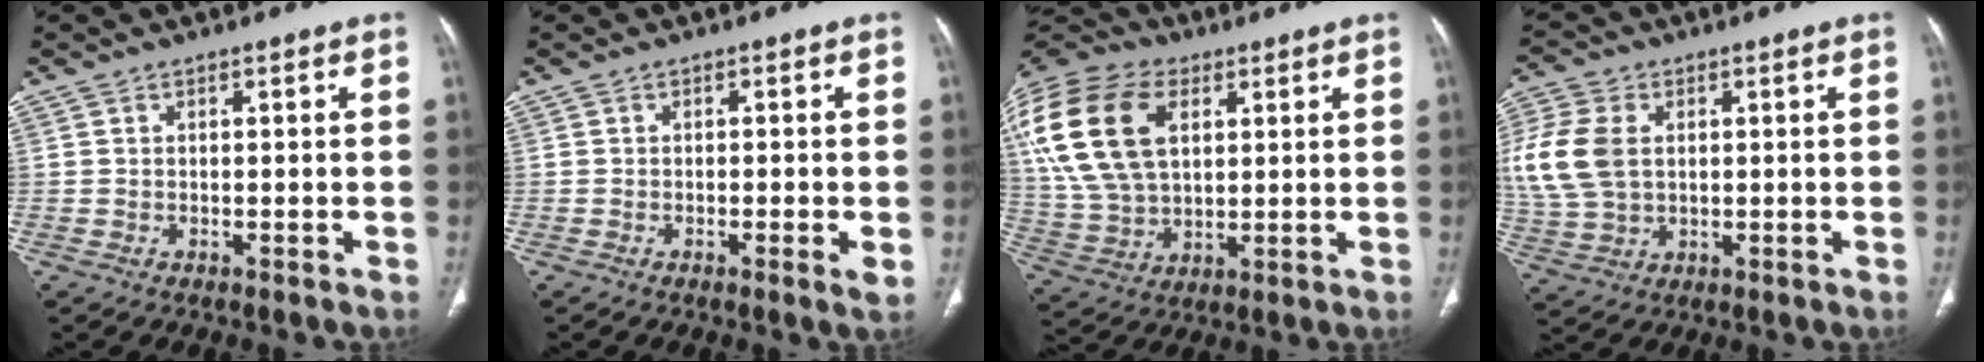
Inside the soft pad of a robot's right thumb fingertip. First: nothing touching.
{"total": 2.5, "force": [-0.6, 0.5, 2.3], "torque": [-0.042, -0.005, -0.011]}
{"total": 23.6, "force": [7.0, 15.0, 16.7], "torque": [-0.361, 0.007, 0.131]}
{"total": 13.0, "force": [1.8, 9.1, 9.1], "torque": [-0.208, 0.005, 0.041]}